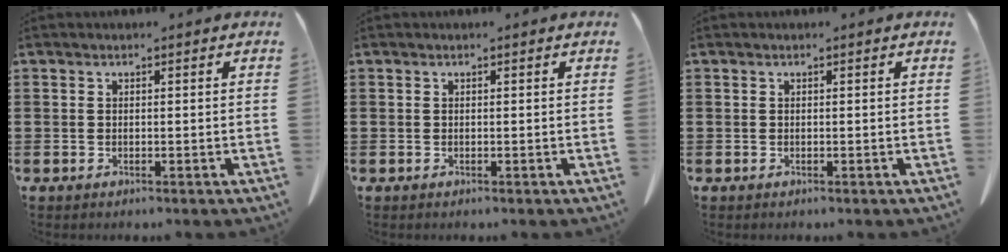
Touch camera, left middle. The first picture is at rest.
{"total": 0.0}
{"total": 0.0}